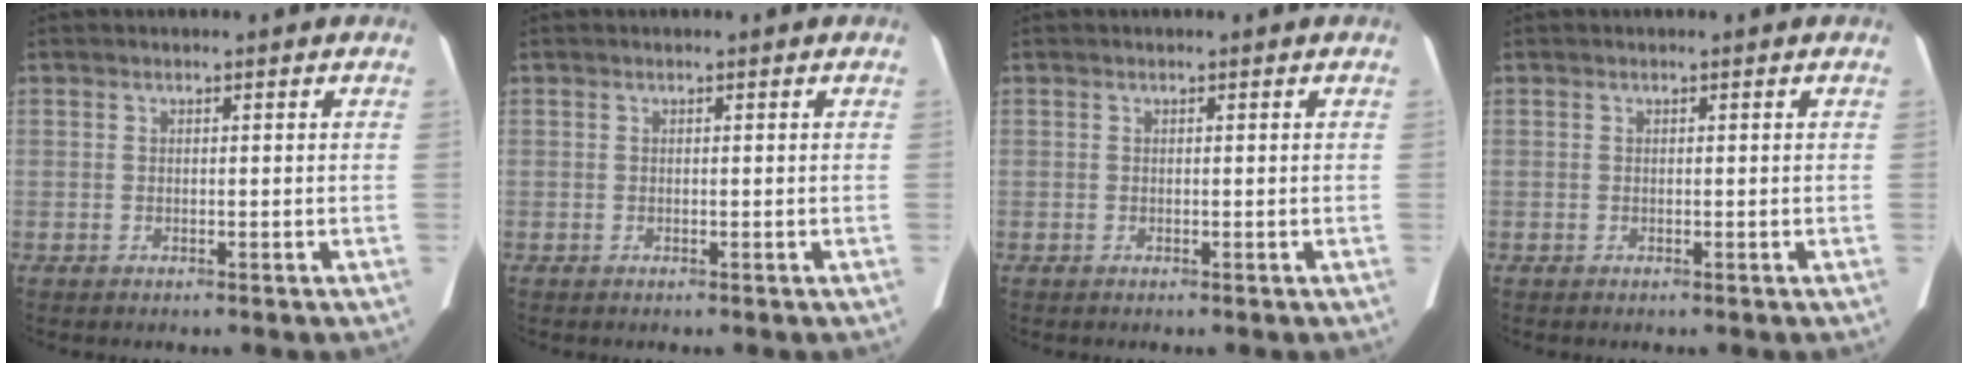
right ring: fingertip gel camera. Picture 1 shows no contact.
{"total": 0.0}
{"total": 0.0}
{"total": 0.0}